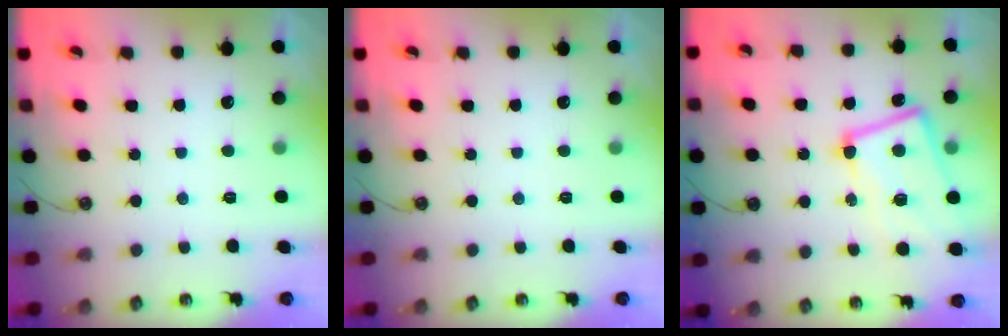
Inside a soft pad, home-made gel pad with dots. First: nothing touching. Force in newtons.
{"total": 0.0}
{"total": 9.6, "press": 9.5, "slide": 1.7}